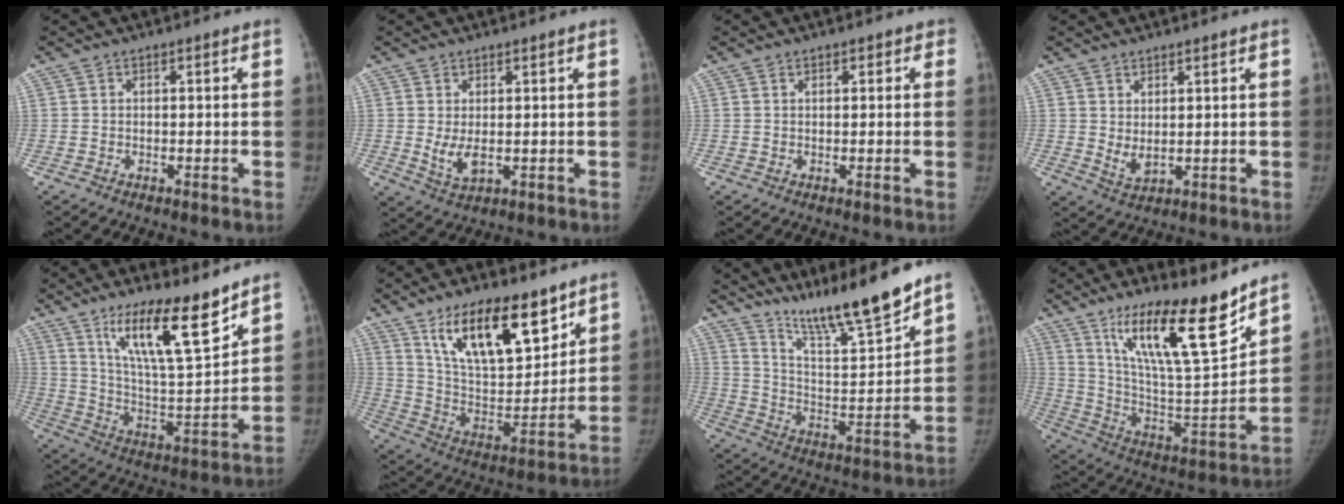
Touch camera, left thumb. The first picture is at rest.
{"total": 4.2, "force": [0.4, 1.9, 3.7], "torque": [-0.067, -0.012, 0.018]}
{"total": 1.3, "force": [0.7, 0.9, 0.6], "torque": [0.010, 0.000, 0.004]}
{"total": 3.7, "force": [1.4, 1.5, 3.1], "torque": [-0.053, -0.020, 0.033]}
{"total": 17.5, "force": [11.8, 3.7, 12.3], "torque": [-0.181, -0.081, 0.213]}
{"total": 20.7, "force": [12.9, 8.4, 13.8], "torque": [-0.186, -0.066, 0.236]}
{"total": 17.7, "force": [14.7, 1.2, 9.8], "torque": [-0.132, -0.092, 0.259]}
{"total": 22.5, "force": [15.0, 4.5, 16.1], "torque": [-0.239, -0.084, 0.265]}